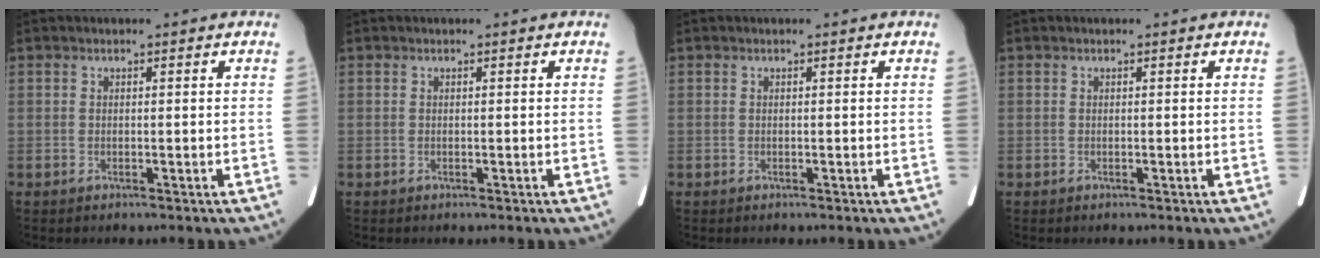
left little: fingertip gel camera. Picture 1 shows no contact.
{"total": 0.0}
{"total": 0.0}
{"total": 0.0}